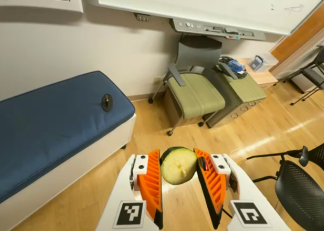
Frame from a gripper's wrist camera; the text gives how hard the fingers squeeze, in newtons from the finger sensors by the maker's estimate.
{"total": 10.1, "left": 9.9, "right": 10.4}